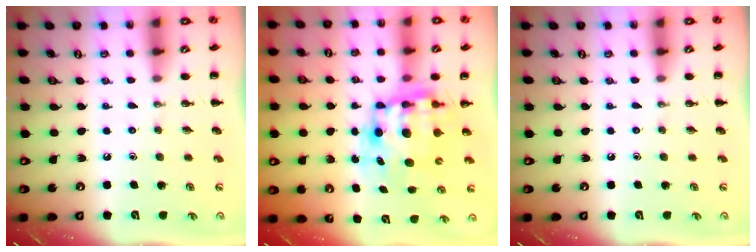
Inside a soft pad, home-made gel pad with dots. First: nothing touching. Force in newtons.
{"total": 9.8, "press": 9.5, "slide": 2.5}
{"total": 0.0}